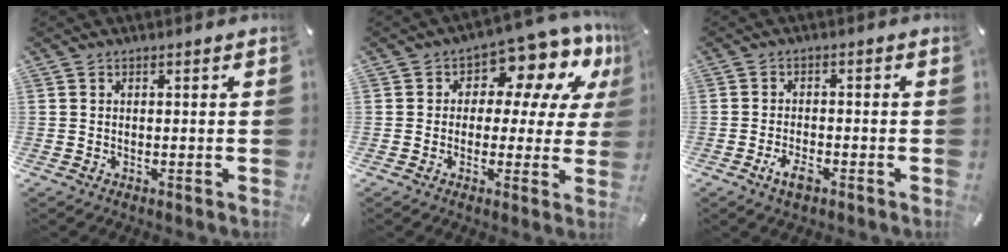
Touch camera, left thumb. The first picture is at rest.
{"total": 9.8, "force": [5.4, 5.9, 5.7], "torque": [-0.085, -0.046, 0.098]}
{"total": 4.1, "force": [-2.3, 1.9, 2.8], "torque": [-0.064, 0.003, -0.045]}